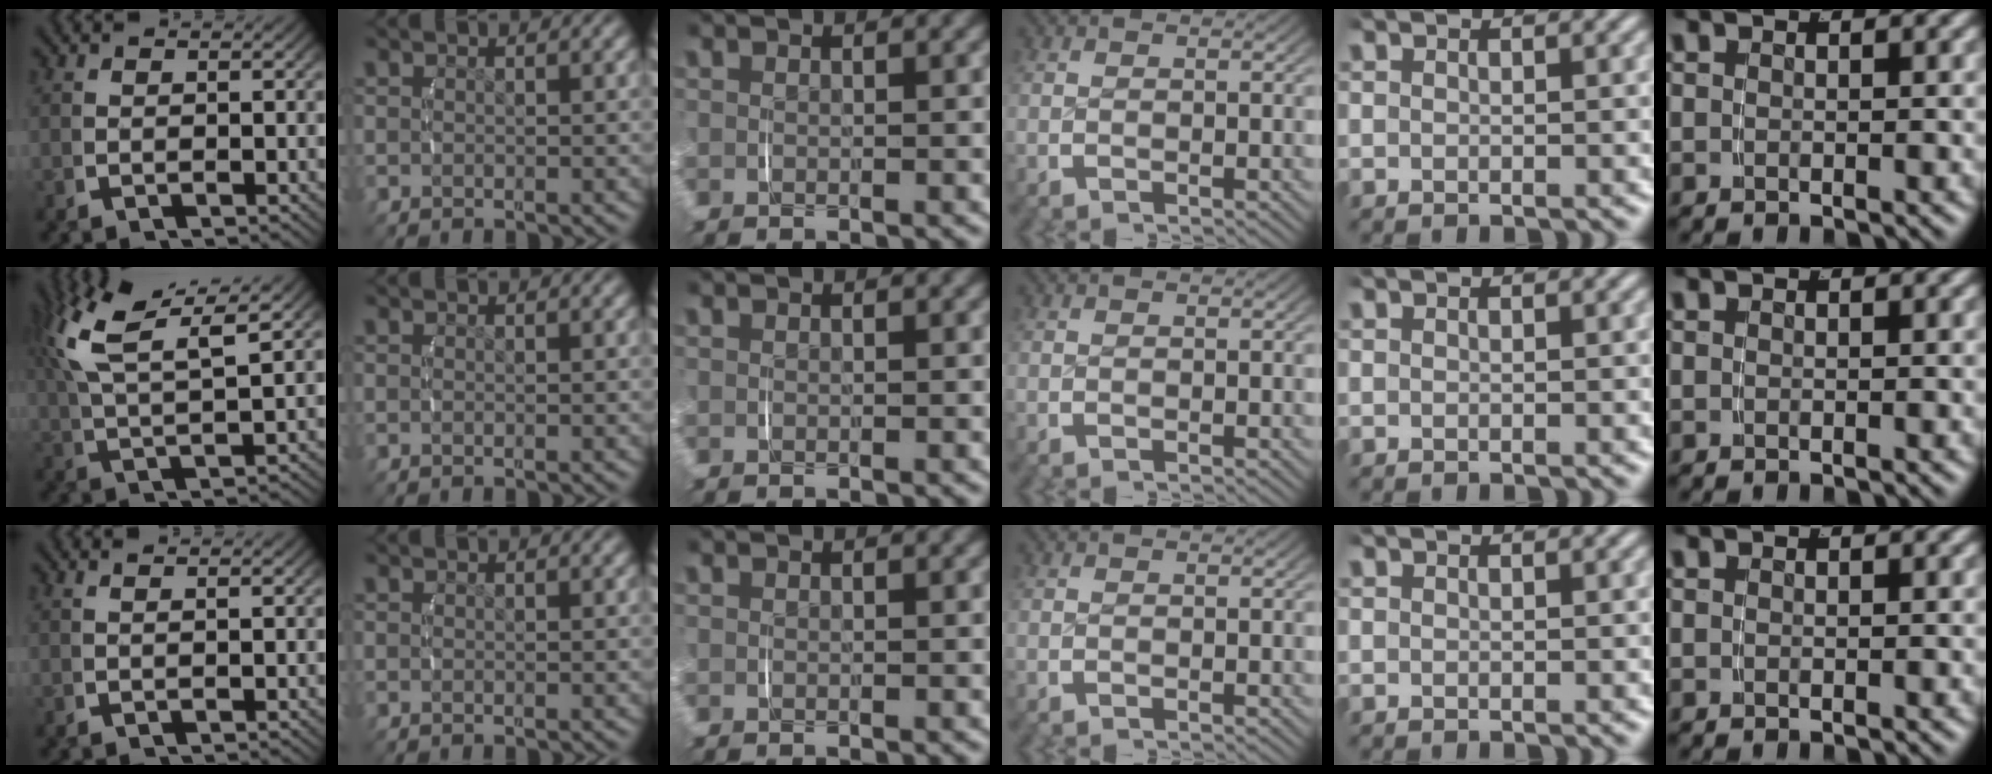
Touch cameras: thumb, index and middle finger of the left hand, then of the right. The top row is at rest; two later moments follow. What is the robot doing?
{"motion": "lift_and_place", "object": "phone"}